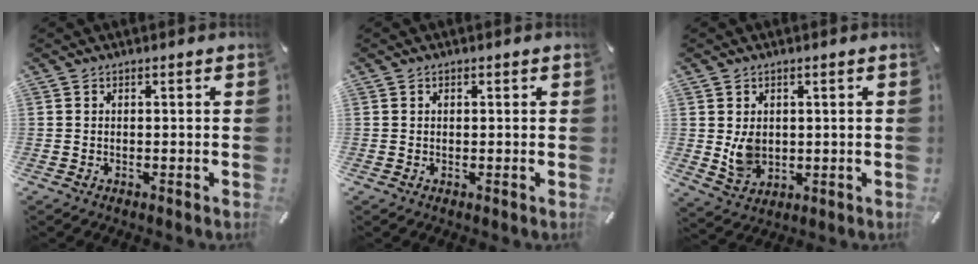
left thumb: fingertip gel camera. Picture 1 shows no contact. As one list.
[{"total": 0.7, "force": [0.2, 0.6, 0.3], "torque": [-0.006, 0.005, 0.003]}, {"total": 6.0, "force": [1.0, 5.1, 3.1], "torque": [-0.058, -0.008, 0.014]}]